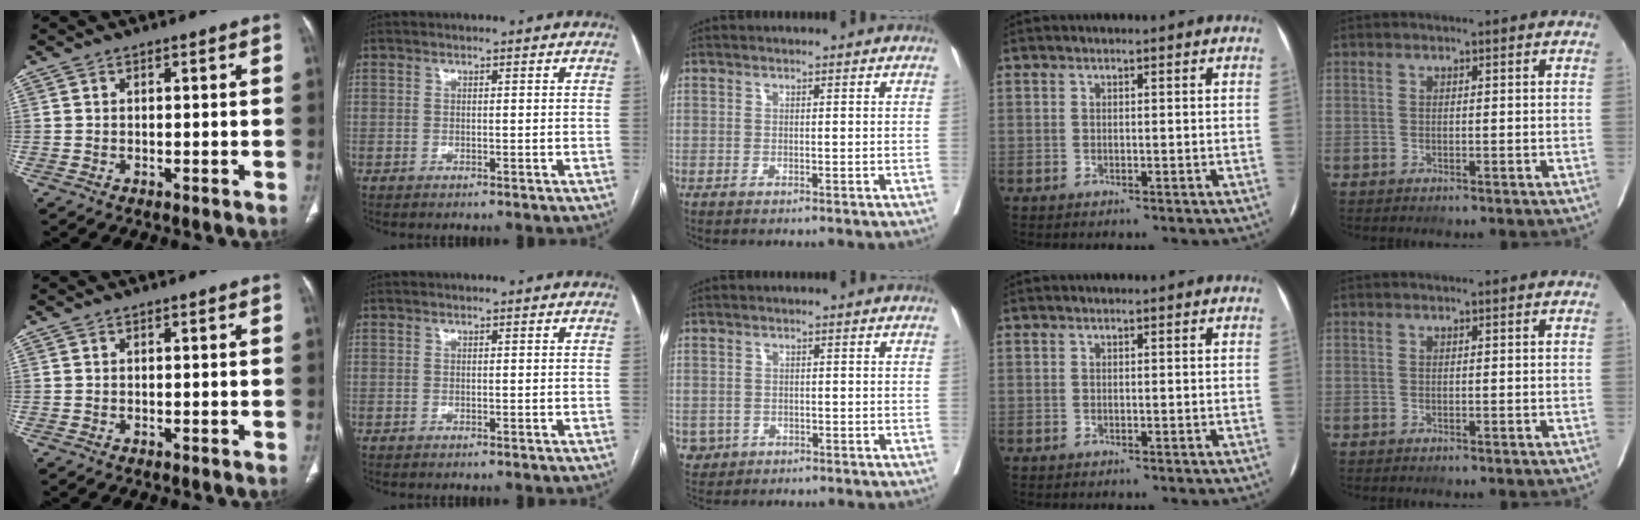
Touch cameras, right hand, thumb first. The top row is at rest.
{"middle": {"total": 2.8, "force": [-1.1, 2.5, 0.3], "torque": [0.000, 0.006, -0.017]}}